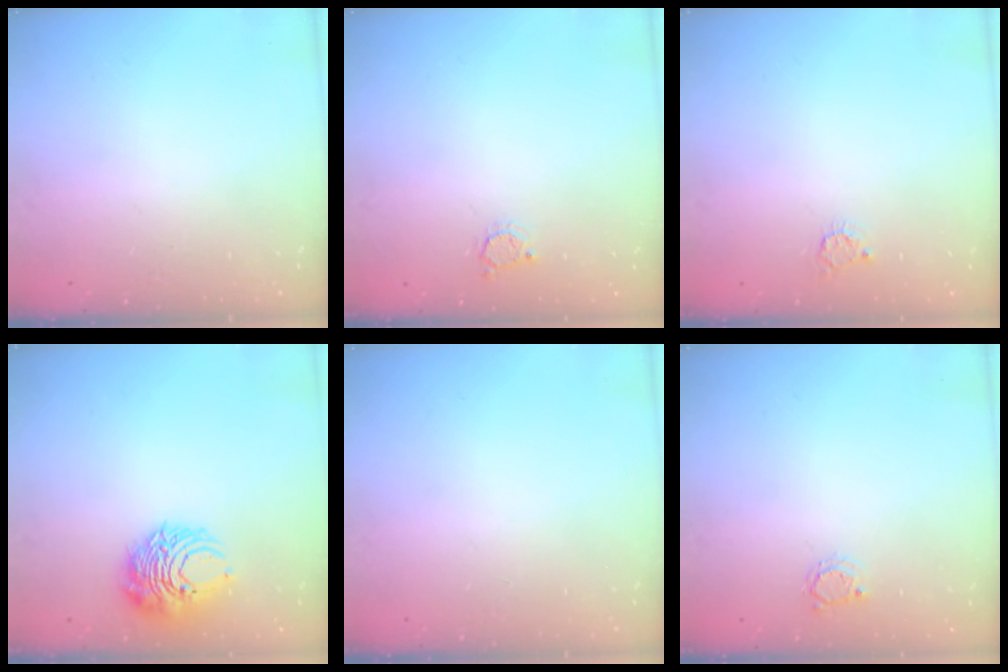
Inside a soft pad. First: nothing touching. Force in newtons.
{"total": 2.5, "press": 2.5, "slide": 0.3}
{"total": 3.5, "press": 3.4, "slide": 0.4}
{"total": 9.2, "press": 9.2, "slide": 0.8}
{"total": 0.0}
{"total": 2.8, "press": 2.7, "slide": 0.4}